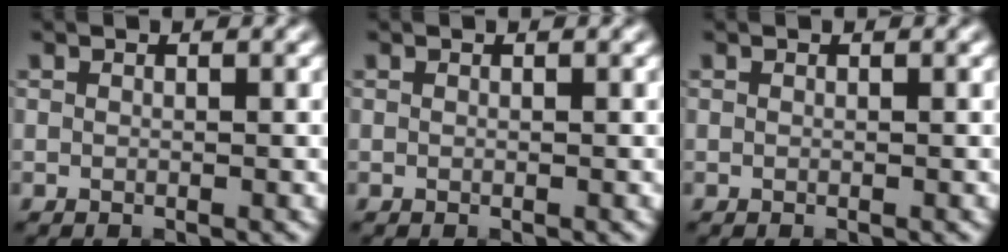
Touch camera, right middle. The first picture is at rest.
{"total": 0.0}
{"total": 0.0}